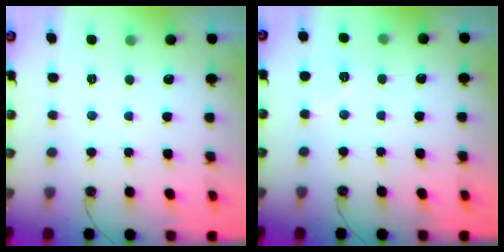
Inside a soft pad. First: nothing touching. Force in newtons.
{"total": 5.6, "press": 4.9, "slide": 2.6}